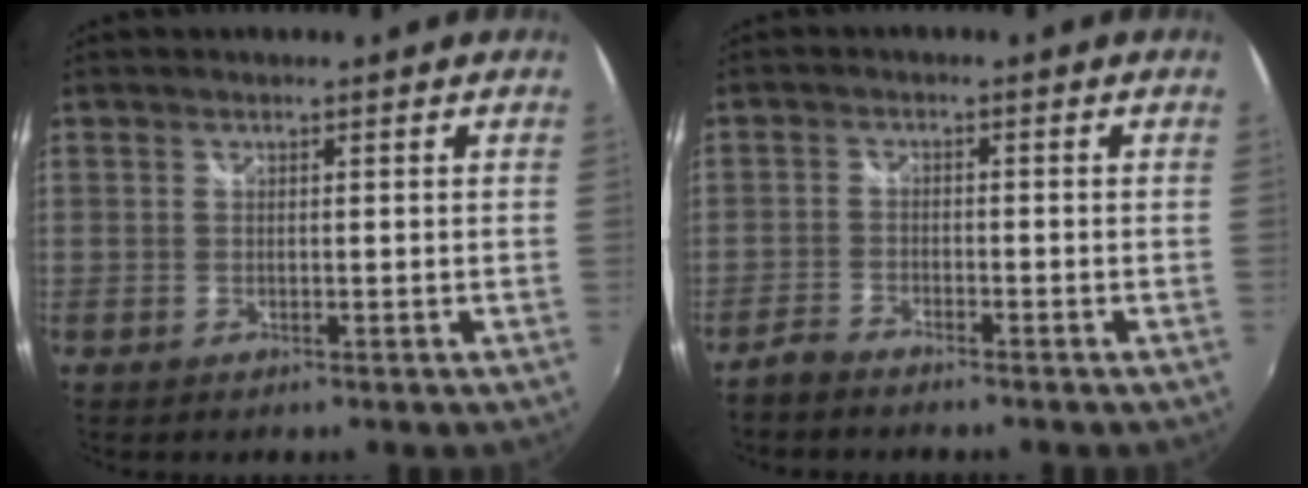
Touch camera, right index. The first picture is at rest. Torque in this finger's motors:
{"motor_torque": [0.05, 0.05, 0.05, 0.00]}